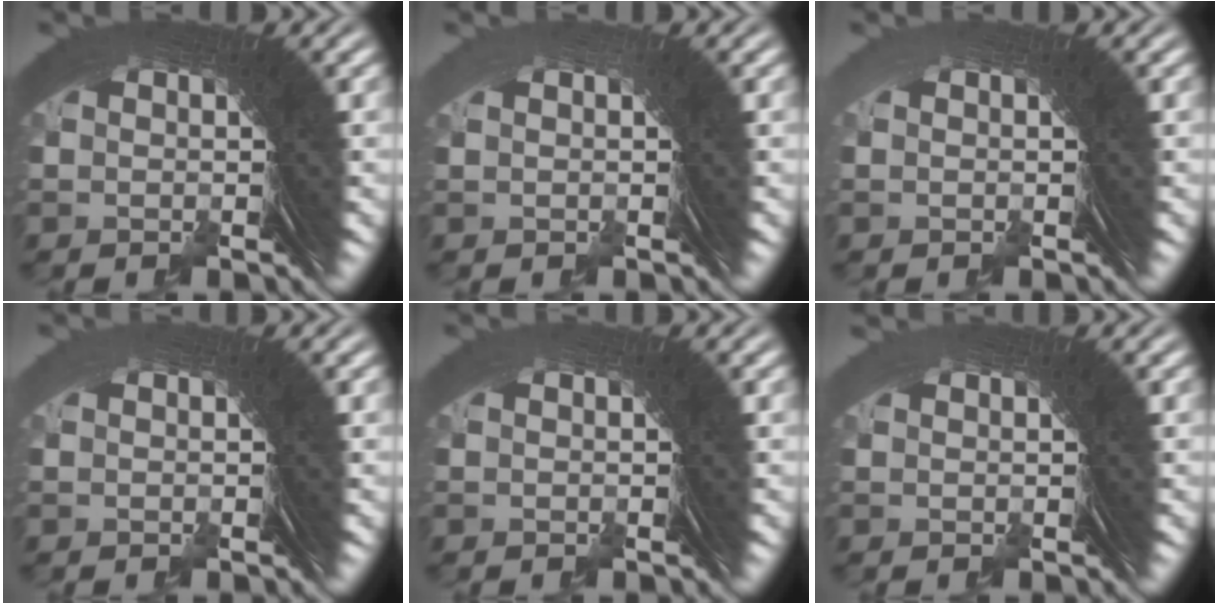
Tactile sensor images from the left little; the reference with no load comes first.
{"total": 1.5, "force": [-0.5, -1.0, -1.1], "torque": [0.028, 0.006, -0.005]}
{"total": 1.4, "force": [-0.6, -0.9, -0.9], "torque": [0.021, 0.000, -0.005]}
{"total": 1.2, "force": [-0.4, -0.7, -0.9], "torque": [0.023, 0.003, -0.006]}
{"total": 0.8, "force": [-0.3, -0.5, -0.6], "torque": [0.013, 0.001, -0.005]}
{"total": 0.9, "force": [0.1, -0.5, -0.7], "torque": [0.024, 0.006, 0.000]}